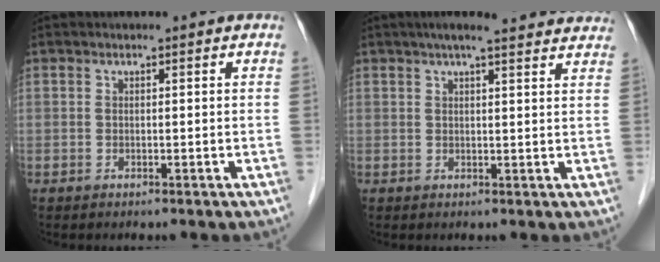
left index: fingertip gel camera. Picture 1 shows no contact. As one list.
[{"total": 13.9, "force": [12.3, 1.3, 6.2], "torque": [-0.080, 0.034, 0.141]}]